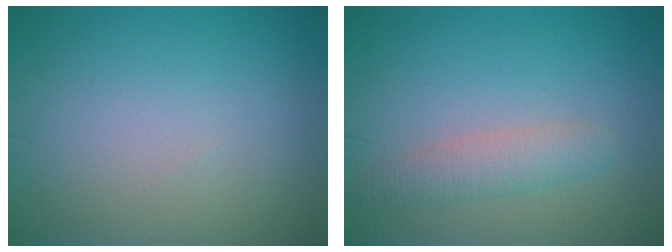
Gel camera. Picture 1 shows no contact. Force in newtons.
{"total": 2.4, "press": 2.4, "slide": 0.2}